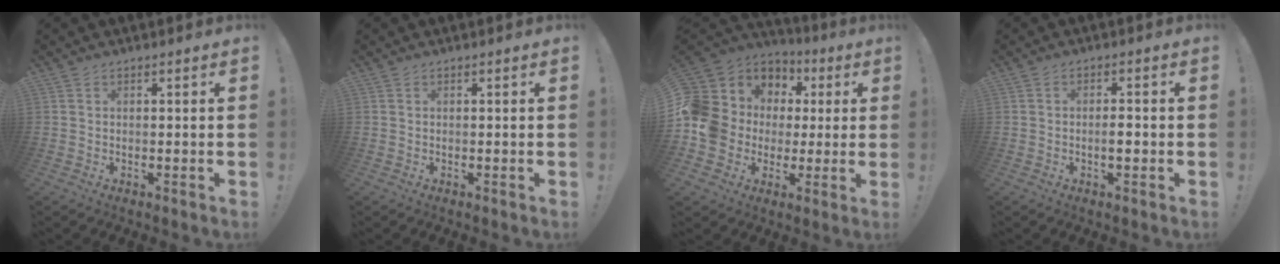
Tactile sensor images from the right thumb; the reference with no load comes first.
{"total": 0.0}
{"total": 12.4, "force": [1.1, 11.3, 5.1], "torque": [-0.095, -0.010, 0.042]}
{"total": 2.9, "force": [-0.8, 0.9, 2.7], "torque": [-0.029, -0.002, -0.018]}